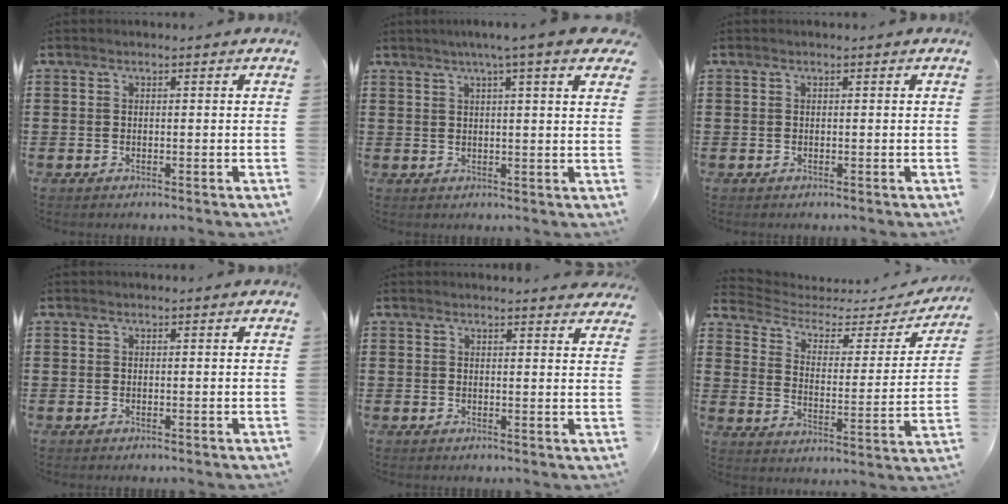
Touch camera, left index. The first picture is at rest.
{"total": 5.4, "force": [3.4, 0.0, 4.2], "torque": [-0.082, -0.001, 0.056]}
{"total": 0.0}
{"total": 0.0}
{"total": 1.9, "force": [1.8, 0.1, 0.5], "torque": [-0.005, -0.003, 0.033]}
{"total": 3.7, "force": [2.8, 2.0, 1.5], "torque": [-0.052, -0.017, 0.040]}